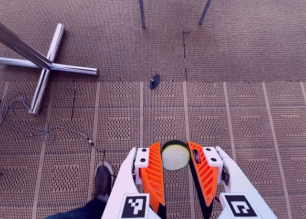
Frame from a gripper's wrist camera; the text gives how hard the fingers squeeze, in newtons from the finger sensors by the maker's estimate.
{"total": 7.6, "left": 7.6, "right": 7.7}